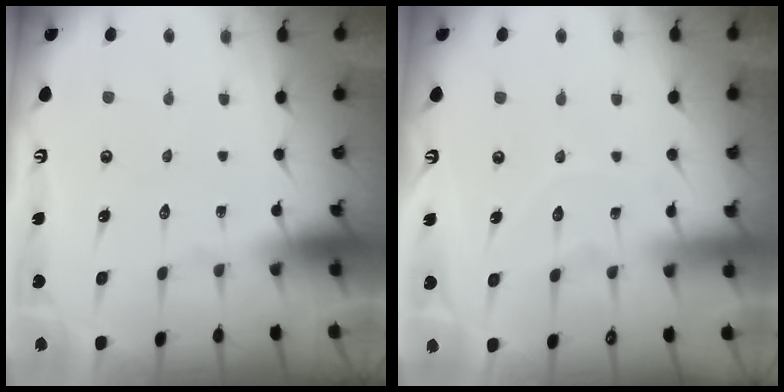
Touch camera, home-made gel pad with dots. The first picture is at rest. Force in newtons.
{"total": 6.2, "press": 6.2, "slide": 0.6}